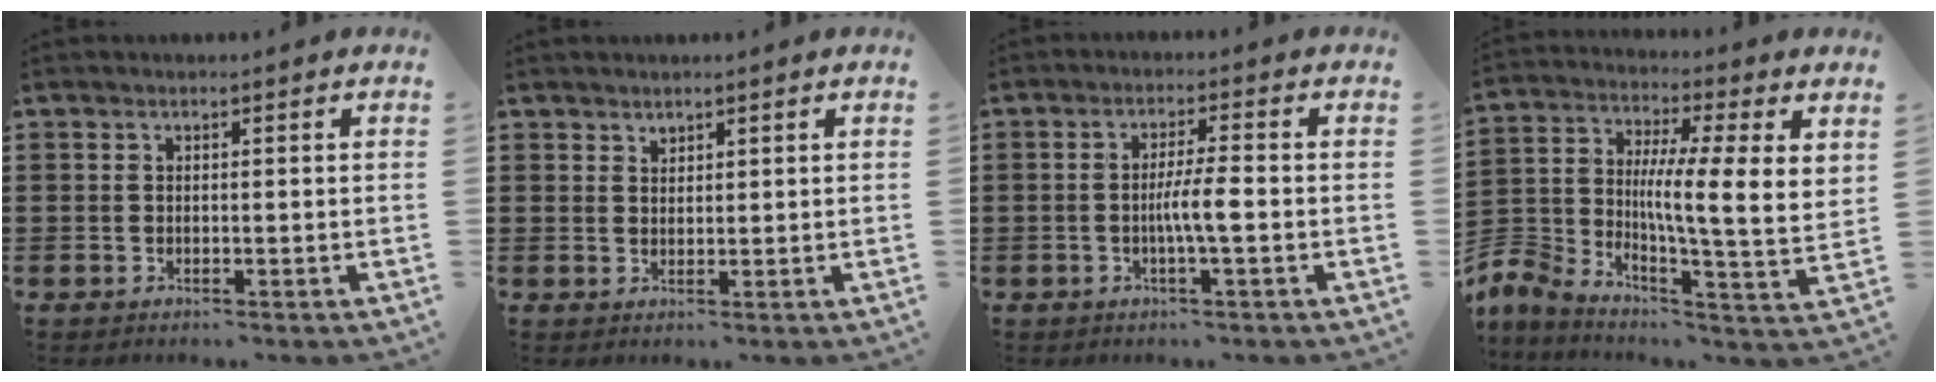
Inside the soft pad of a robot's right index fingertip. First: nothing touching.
{"total": 1.5, "force": [1.4, 0.6, -0.1], "torque": [-0.001, 0.001, 0.028]}
{"total": 4.6, "force": [-0.9, 0.2, 4.5], "torque": [-0.087, -0.006, -0.021]}
{"total": 7.1, "force": [2.2, 1.7, 6.5], "torque": [-0.132, -0.035, 0.033]}